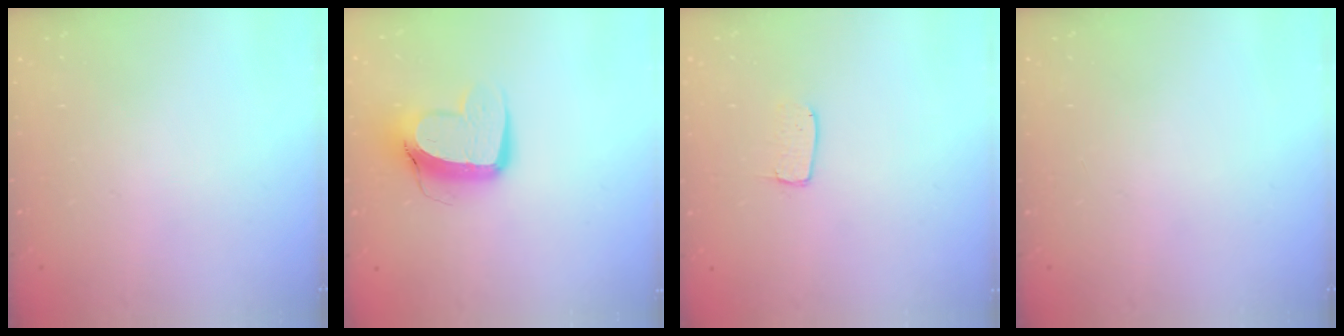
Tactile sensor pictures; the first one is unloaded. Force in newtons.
{"total": 11.6, "press": 11.5, "slide": 1.3}
{"total": 3.7, "press": 3.7, "slide": 0.3}
{"total": 0.0}